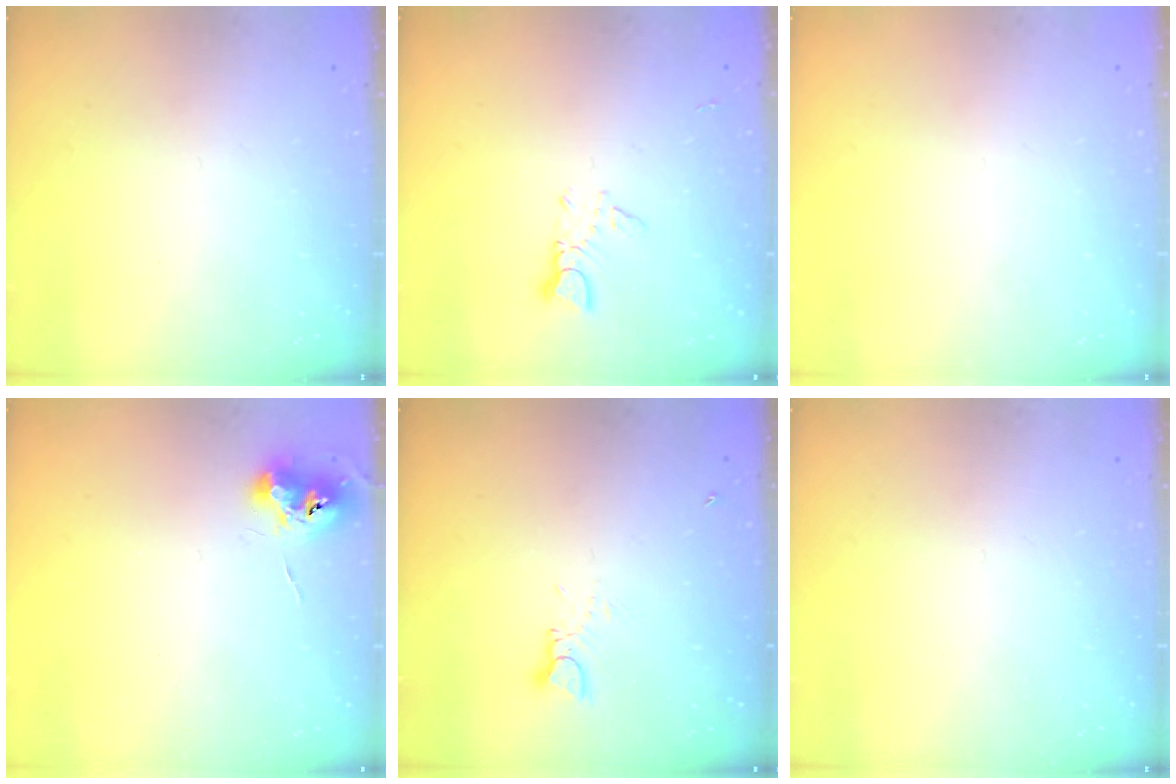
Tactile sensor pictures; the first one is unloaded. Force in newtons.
{"total": 2.8, "press": 2.8, "slide": 0.2}
{"total": 0.0}
{"total": 9.1, "press": 9.1, "slide": 0.4}
{"total": 2.7, "press": 2.7, "slide": 0.3}
{"total": 0.0}